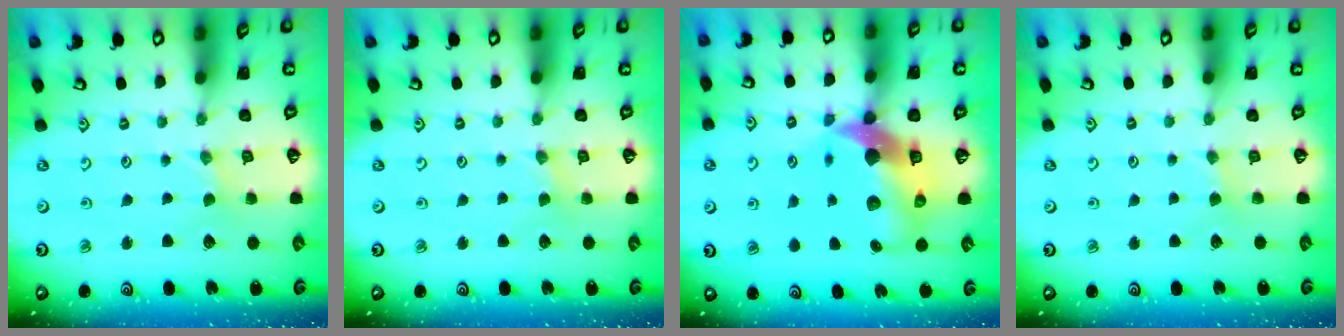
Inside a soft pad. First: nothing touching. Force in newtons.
{"total": 1.7, "press": 1.6, "slide": 0.4}
{"total": 13.9, "press": 13.7, "slide": 2.1}
{"total": 2.0, "press": 2.0, "slide": 0.3}